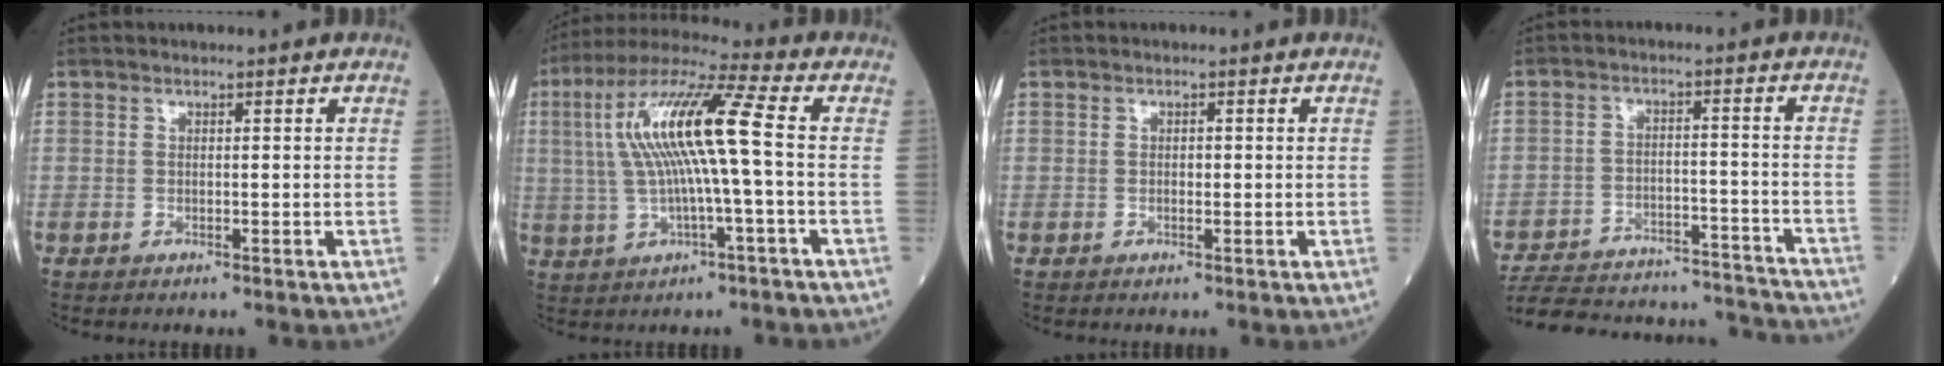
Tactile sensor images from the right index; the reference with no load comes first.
{"total": 13.6, "force": [1.0, 0.6, 13.5], "torque": [-0.268, 0.026, 0.014]}
{"total": 0.9, "force": [-0.1, 0.4, 0.8], "torque": [-0.016, 0.001, -0.002]}
{"total": 25.6, "force": [-24.3, 3.8, 7.2], "torque": [-0.123, -0.011, -0.330]}